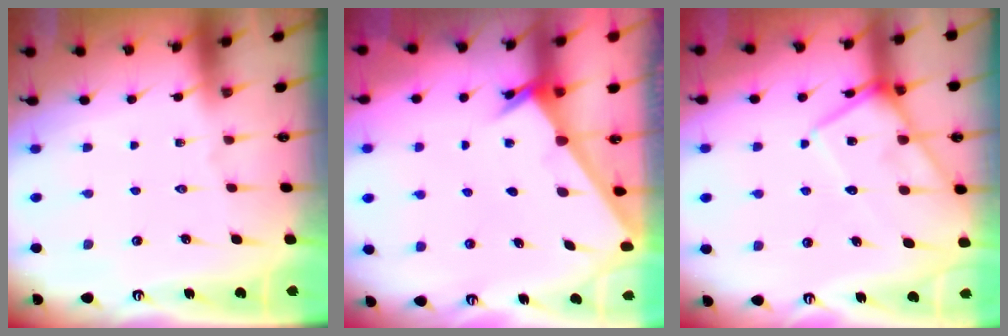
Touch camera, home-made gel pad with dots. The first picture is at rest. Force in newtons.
{"total": 2.6, "press": 2.6, "slide": 0.2}
{"total": 12.2, "press": 12.1, "slide": 0.7}